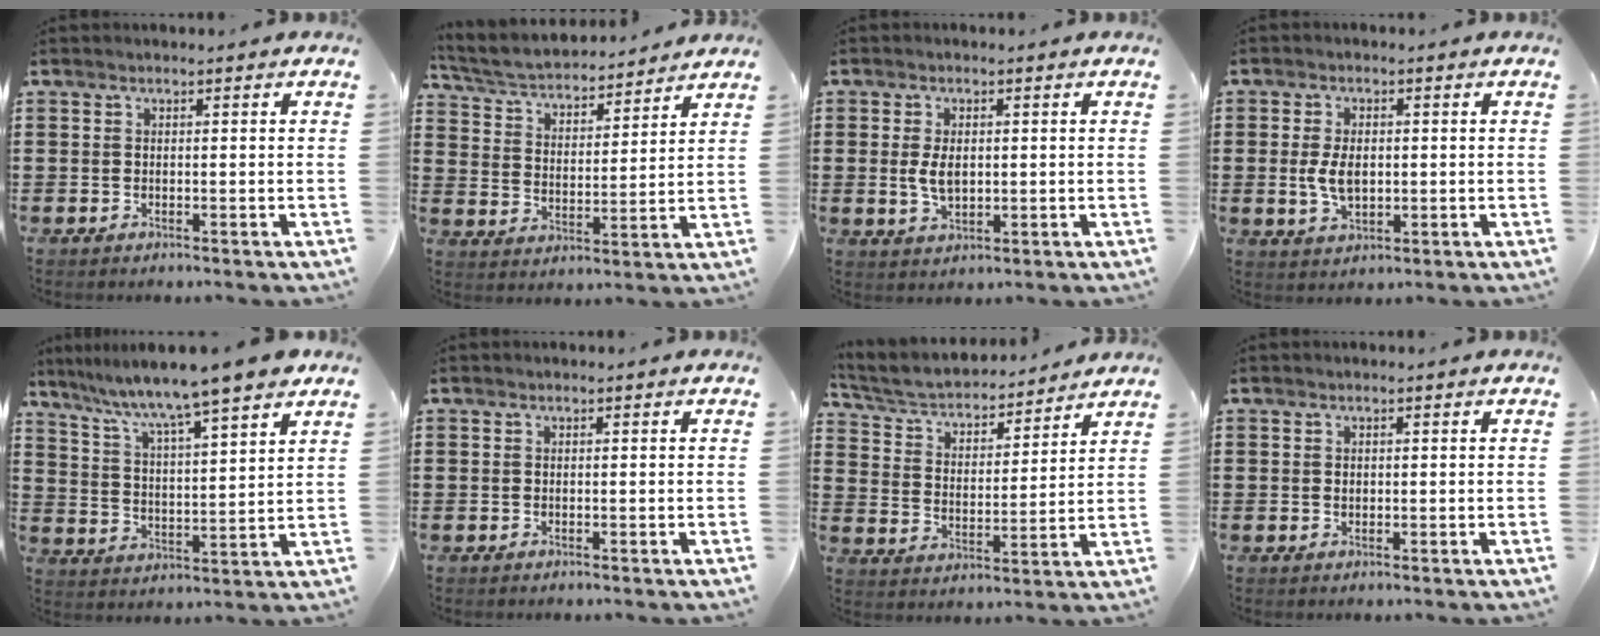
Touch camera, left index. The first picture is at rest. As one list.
[{"total": 4.5, "force": [4.3, 0.6, 1.1], "torque": [-0.045, -0.029, 0.070]}, {"total": 4.1, "force": [0.3, 2.3, 3.3], "torque": [-0.075, 0.004, 0.003]}, {"total": 5.1, "force": [0.1, 2.9, 4.2], "torque": [-0.096, 0.004, -0.002]}, {"total": 7.3, "force": [6.5, -0.8, 3.1], "torque": [-0.089, -0.044, 0.104]}, {"total": 0.0}, {"total": 4.4, "force": [4.0, 1.2, 1.4], "torque": [-0.047, -0.027, 0.062]}, {"total": 0.6, "force": [0.3, 0.5, 0.3], "torque": [-0.009, 0.002, 0.005]}]